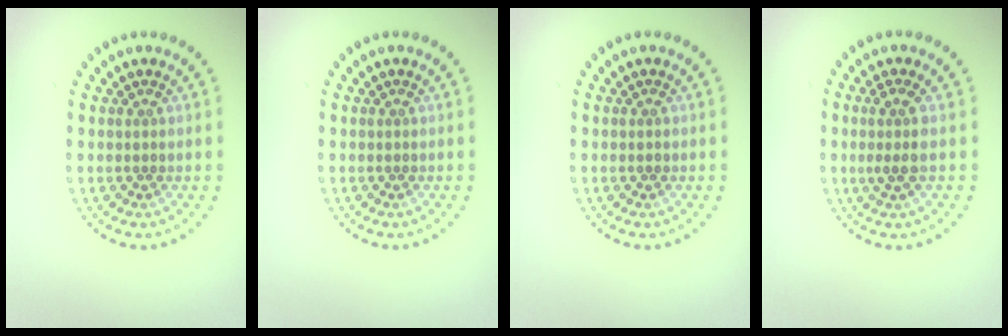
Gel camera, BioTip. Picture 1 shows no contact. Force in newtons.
{"total": 0.0}
{"total": 0.8, "press": 0.7, "slide": 0.1}
{"total": 2.0, "press": 1.7, "slide": 1.2}